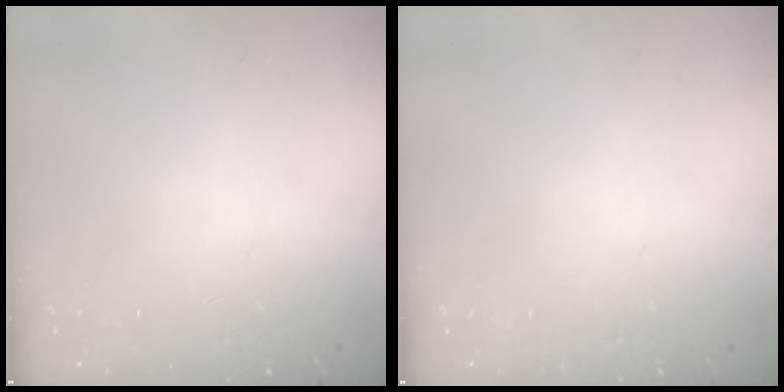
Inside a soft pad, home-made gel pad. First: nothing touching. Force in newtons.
{"total": 0.0}